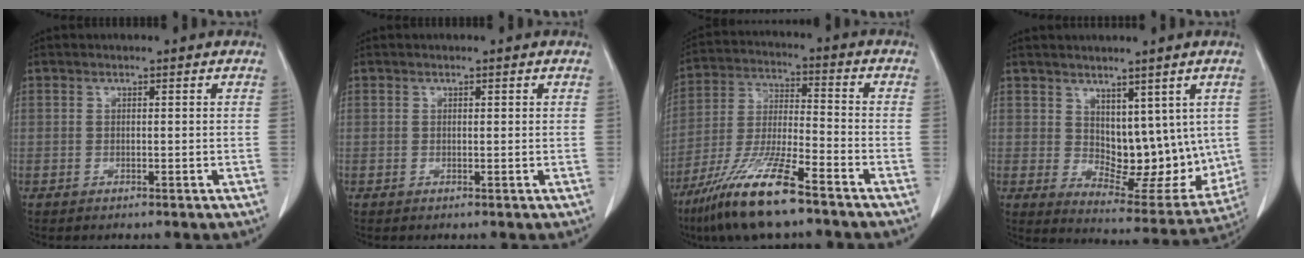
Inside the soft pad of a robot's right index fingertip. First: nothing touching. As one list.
[{"total": 0.0}, {"total": 14.0, "force": [-9.5, 1.4, 10.2], "torque": [-0.212, -0.030, -0.177]}, {"total": 11.5, "force": [2.6, 6.6, 9.0], "torque": [-0.105, -0.008, 0.063]}]